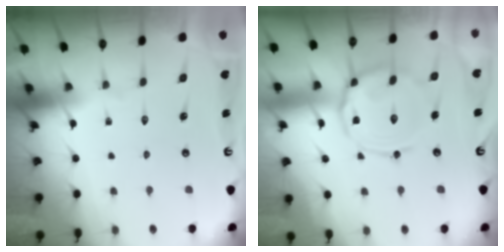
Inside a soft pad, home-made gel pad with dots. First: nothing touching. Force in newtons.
{"total": 10.4, "press": 10.4, "slide": 0.6}